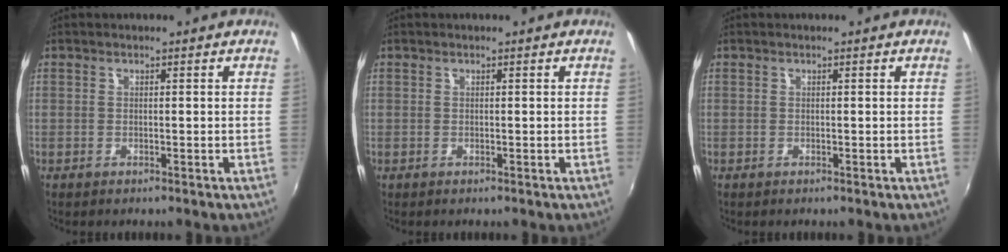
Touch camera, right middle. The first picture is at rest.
{"total": 0.0}
{"total": 0.0}